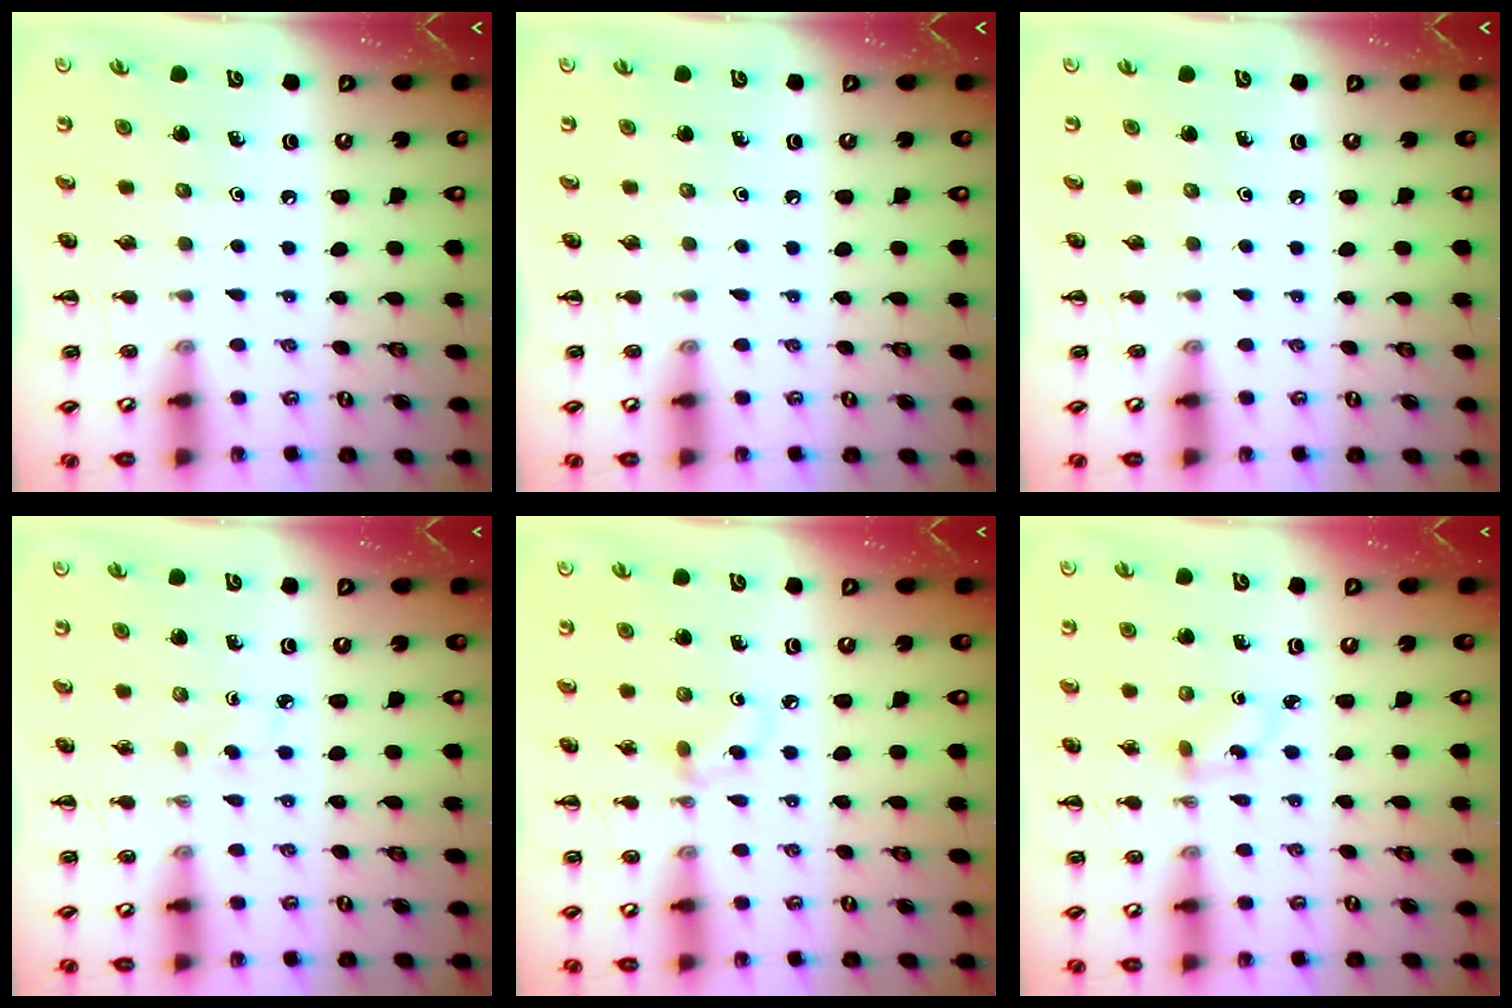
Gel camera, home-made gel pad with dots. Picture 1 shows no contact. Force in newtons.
{"total": 0.0}
{"total": 0.0}
{"total": 2.3, "press": 2.1, "slide": 0.9}
{"total": 5.1, "press": 4.8, "slide": 1.8}
{"total": 1.8, "press": 1.7, "slide": 0.8}